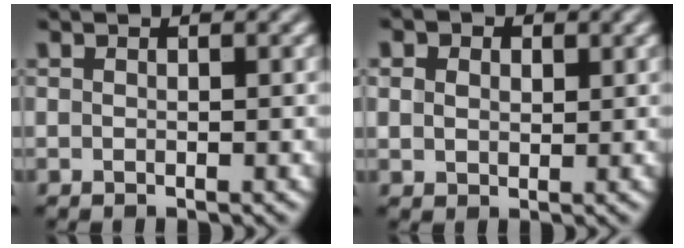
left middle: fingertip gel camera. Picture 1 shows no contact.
{"total": 3.8, "force": [1.8, 2.8, 1.8], "torque": [-0.037, 0.010, 0.015]}